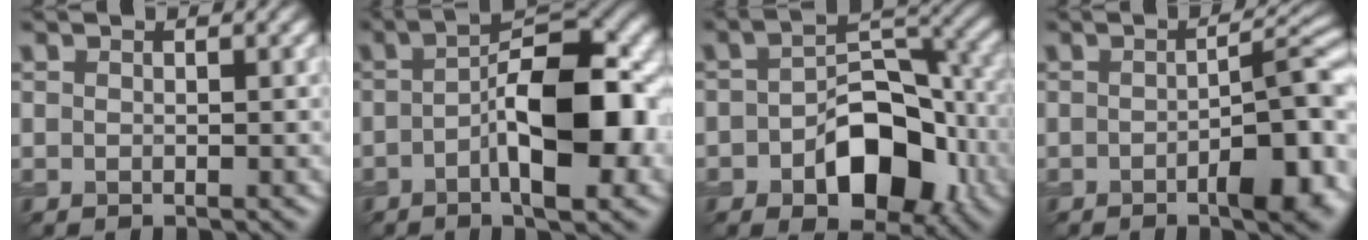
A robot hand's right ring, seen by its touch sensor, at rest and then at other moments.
{"total": 10.1, "force": [-1.8, 3.0, 9.5], "torque": [-0.142, 0.013, -0.027]}
{"total": 9.0, "force": [-3.1, 5.2, 6.6], "torque": [-0.090, 0.009, -0.042]}
{"total": 8.0, "force": [-2.4, 2.4, 7.3], "torque": [-0.086, 0.007, -0.024]}